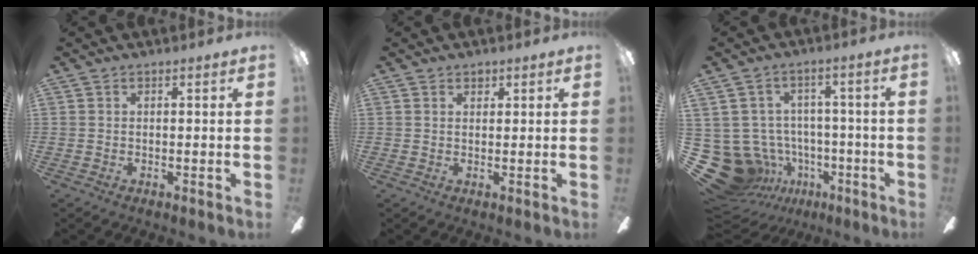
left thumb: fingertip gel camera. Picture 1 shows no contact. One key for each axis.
{"total": 1.4, "fx": 1.0, "fy": 0.9, "fz": 0.5, "tx": -0.002, "ty": -0.002, "tz": 0.016}
{"total": 13.7, "fx": -4.8, "fy": 11.9, "fz": 4.9, "tx": -0.136, "ty": 0.021, "tz": -0.059}